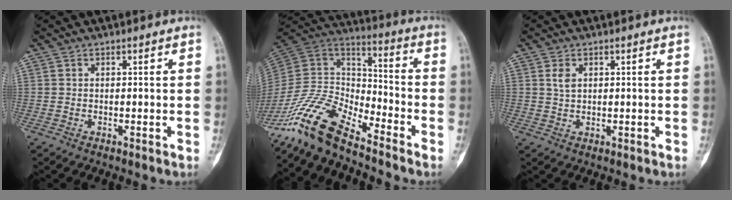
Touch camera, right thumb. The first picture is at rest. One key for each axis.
{"total": 14.0, "fx": -11.8, "fy": 4.4, "fz": 6.1, "tx": -0.109, "ty": 0.088, "tz": -0.236}
{"total": 2.0, "fx": 0.6, "fy": 1.3, "fz": 1.4, "tx": -0.025, "ty": 0.001, "tz": 0.014}